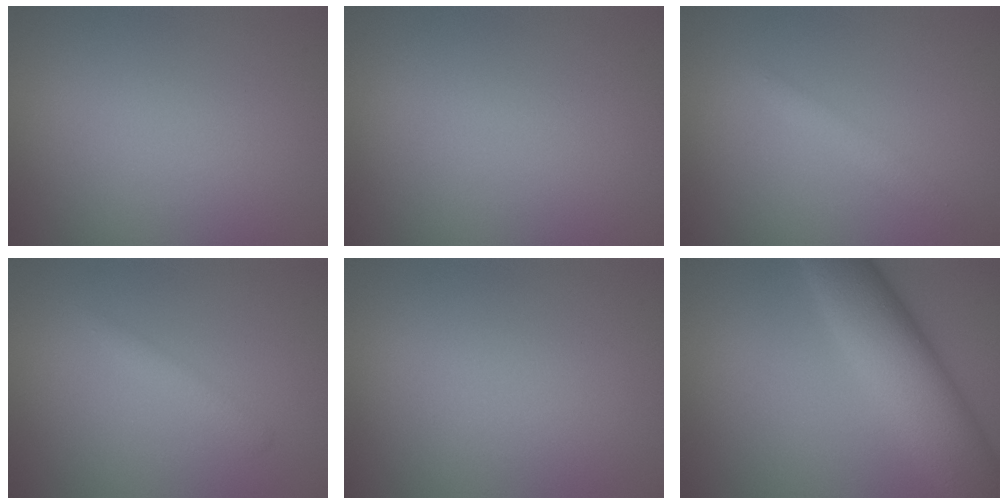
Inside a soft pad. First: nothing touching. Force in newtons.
{"total": 0.0}
{"total": 1.4, "press": 1.4, "slide": 0.1}
{"total": 1.2, "press": 1.2, "slide": 0.0}
{"total": 0.0}
{"total": 8.5, "press": 8.5, "slide": 0.1}